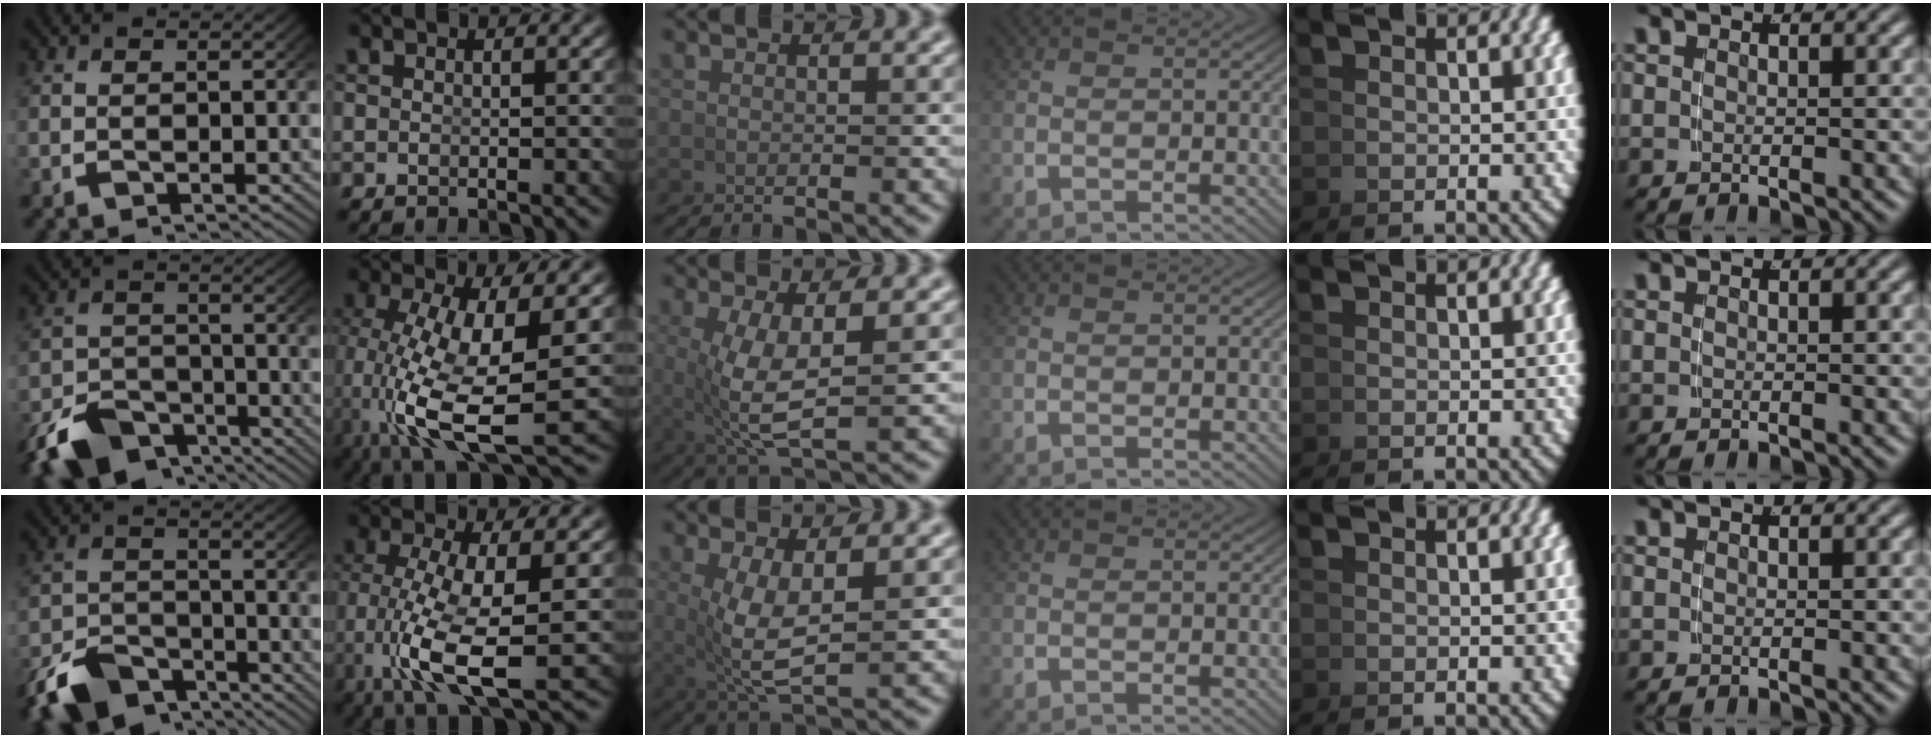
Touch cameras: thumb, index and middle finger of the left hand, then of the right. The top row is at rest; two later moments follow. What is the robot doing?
{"motion": "grasp_and_lifting", "object": "calculator"}